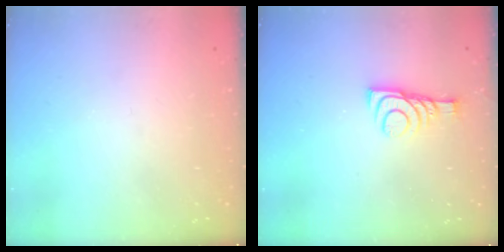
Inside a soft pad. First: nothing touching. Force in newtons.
{"total": 9.2, "press": 9.2, "slide": 0.2}